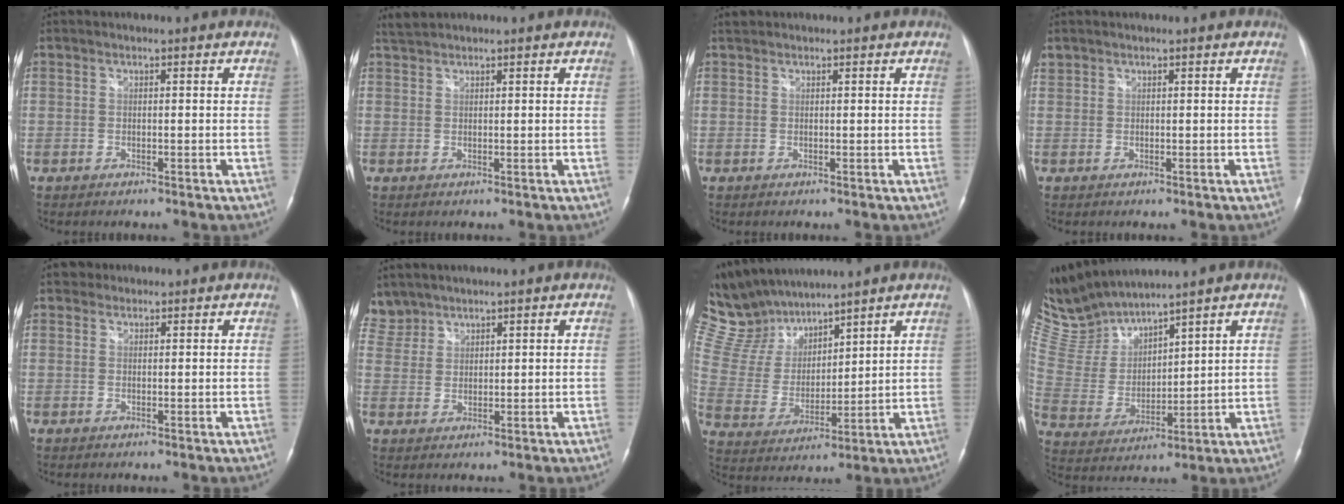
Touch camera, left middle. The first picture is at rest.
{"total": 1.7, "force": [1.7, 0.1, 0.1], "torque": [-0.010, 0.014, 0.038]}
{"total": 0.7, "force": [0.6, 0.3, -0.1], "torque": [-0.007, 0.013, 0.014]}
{"total": 0.9, "force": [0.7, 0.6, 0.0], "torque": [-0.001, 0.014, 0.015]}
{"total": 1.5, "force": [1.0, 1.1, -0.1], "torque": [0.008, 0.010, 0.010]}
{"total": 4.9, "force": [4.2, 2.3, -0.4], "torque": [0.010, 0.011, 0.092]}
{"total": 13.5, "force": [12.3, 4.0, 3.8], "torque": [-0.098, 0.020, 0.254]}
{"total": 10.4, "force": [10.3, 0.5, 1.4], "torque": [-0.060, 0.004, 0.231]}